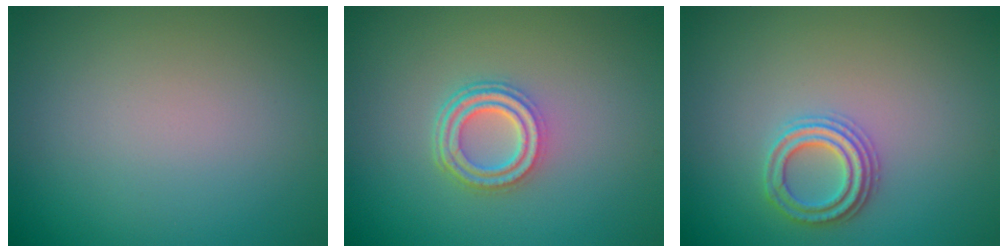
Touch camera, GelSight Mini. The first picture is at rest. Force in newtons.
{"total": 3.9, "press": 3.0, "slide": 2.5}
{"total": 2.5, "press": 2.4, "slide": 0.4}